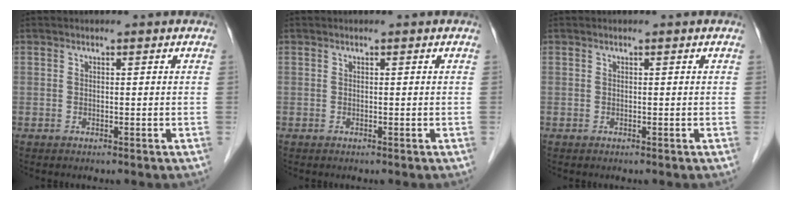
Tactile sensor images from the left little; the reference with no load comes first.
{"total": 0.0}
{"total": 0.0}